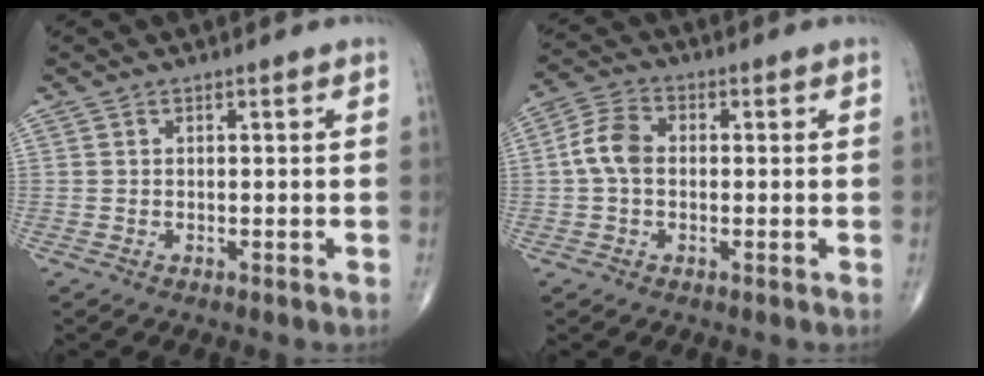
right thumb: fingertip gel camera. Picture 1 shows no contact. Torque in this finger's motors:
{"motor_torque": [0.11, 0.21, 0.13, -0.13, 0.08]}